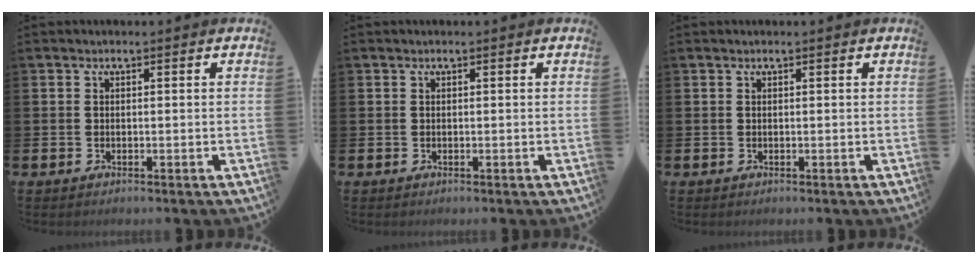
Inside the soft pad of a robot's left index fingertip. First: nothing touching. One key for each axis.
{"total": 0.0}
{"total": 0.0}